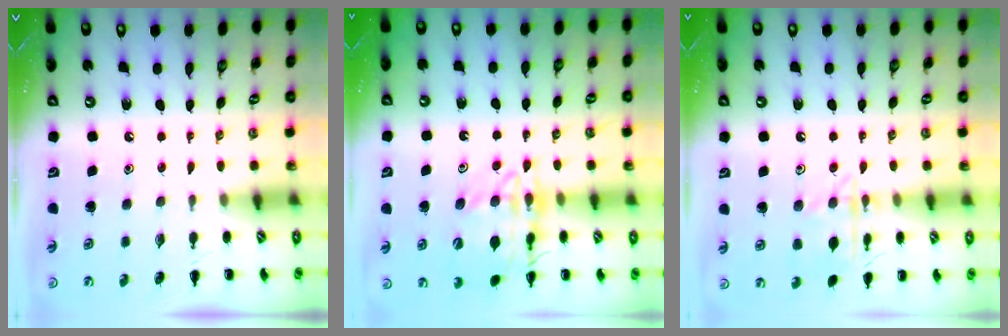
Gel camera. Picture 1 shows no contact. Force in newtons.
{"total": 14.8, "press": 14.7, "slide": 2.2}
{"total": 10.8, "press": 10.7, "slide": 1.2}